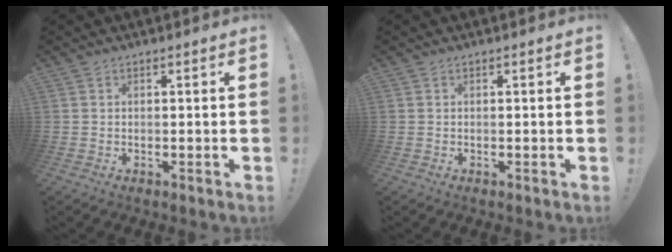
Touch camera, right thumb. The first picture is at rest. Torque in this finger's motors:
{"motor_torque": [0.05, -0.02, -0.10, 0.09, 0.00]}